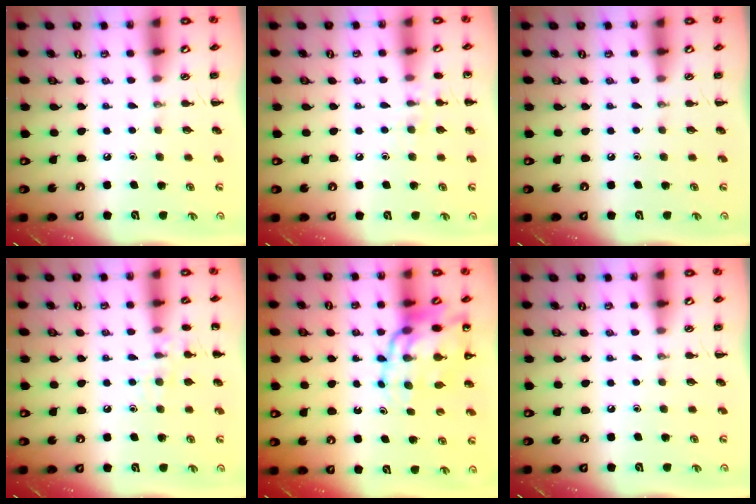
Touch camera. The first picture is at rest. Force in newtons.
{"total": 7.7, "press": 7.4, "slide": 2.0}
{"total": 0.0}
{"total": 8.4, "press": 8.3, "slide": 1.6}
{"total": 15.5, "press": 14.9, "slide": 4.0}
{"total": 0.0}